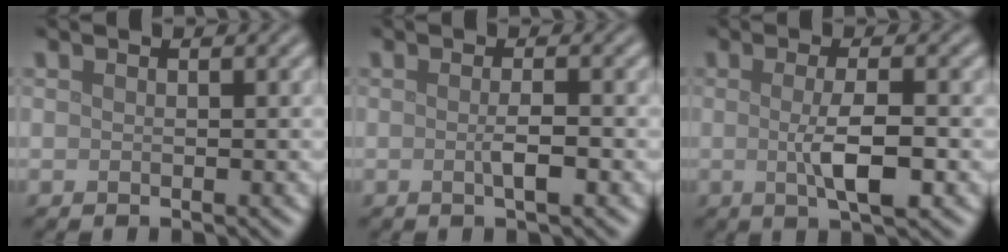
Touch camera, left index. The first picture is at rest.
{"total": 1.8, "force": [-0.3, 0.3, 1.8], "torque": [-0.033, -0.001, -0.007]}
{"total": 3.9, "force": [-0.4, 0.8, 3.8], "torque": [-0.068, -0.005, -0.005]}